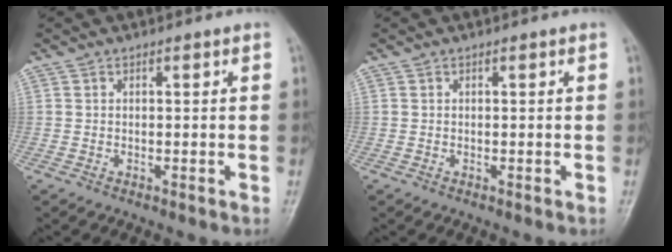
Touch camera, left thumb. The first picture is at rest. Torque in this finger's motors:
{"motor_torque": [-0.01, 0.01, -0.02, 0.00, 0.00]}